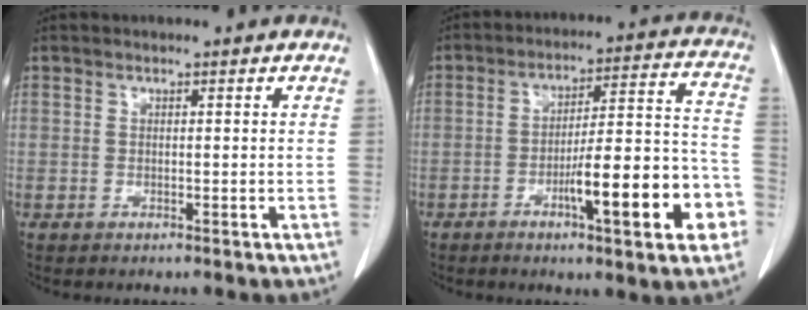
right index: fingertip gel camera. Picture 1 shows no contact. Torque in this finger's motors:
{"motor_torque": [1.79, -0.35, 0.79, 0.15]}